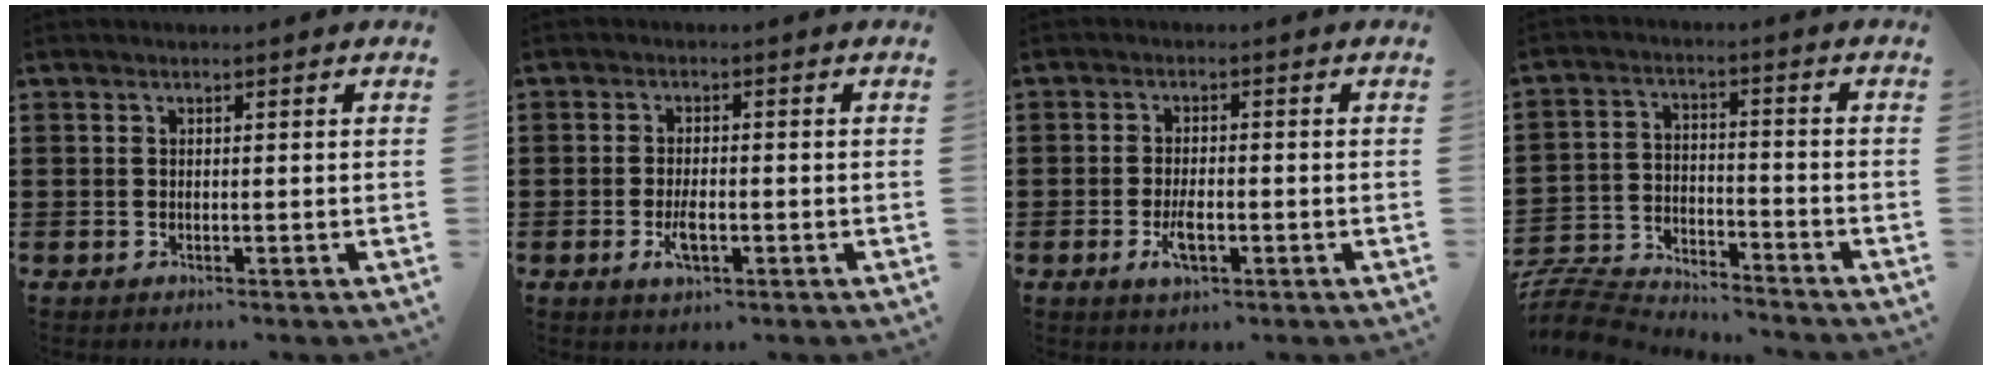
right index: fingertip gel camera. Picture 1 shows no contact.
{"total": 3.3, "force": [-1.1, 1.2, 2.8], "torque": [-0.055, 0.000, -0.021]}
{"total": 3.7, "force": [-1.3, 1.4, 3.1], "torque": [-0.066, -0.001, -0.028]}
{"total": 7.7, "force": [-7.5, 1.1, 1.1], "torque": [-0.034, 0.011, -0.153]}